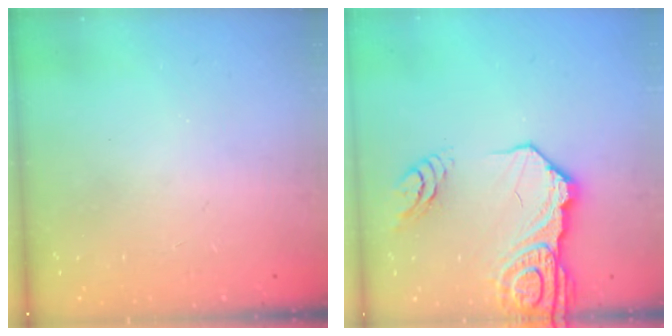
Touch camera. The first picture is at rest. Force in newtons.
{"total": 18.1, "press": 18.0, "slide": 1.9}